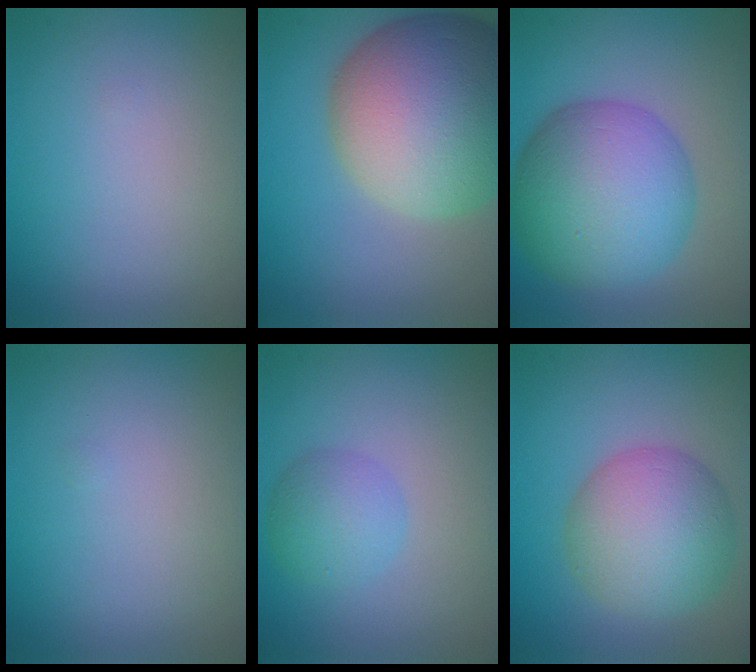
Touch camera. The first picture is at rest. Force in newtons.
{"total": 15.5, "press": 15.5, "slide": 1.0}
{"total": 10.5, "press": 10.5, "slide": 0.2}
{"total": 0.0}
{"total": 3.0, "press": 2.9, "slide": 0.2}
{"total": 7.3, "press": 7.3, "slide": 0.2}